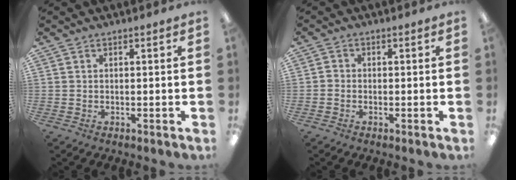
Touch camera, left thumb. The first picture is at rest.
{"total": 1.2, "force": [-1.0, 0.7, 0.2], "torque": [-0.003, 0.001, -0.019]}